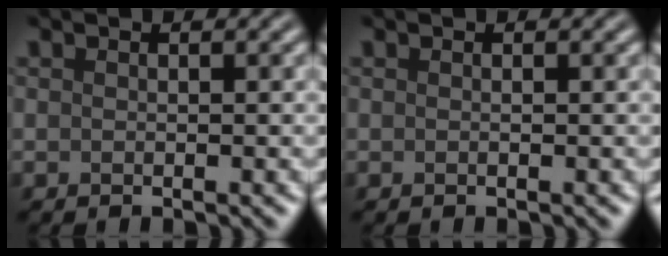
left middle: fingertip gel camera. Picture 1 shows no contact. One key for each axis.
{"total": 0.0}